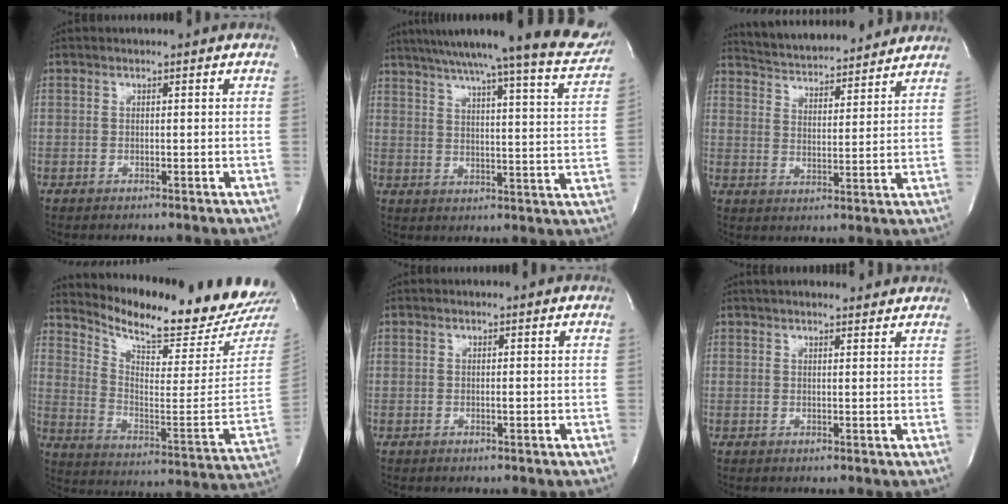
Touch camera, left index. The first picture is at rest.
{"total": 21.7, "force": [18.8, 0.6, 10.8], "torque": [-0.155, -0.044, 0.234]}
{"total": 15.1, "force": [14.2, 2.3, 4.5], "torque": [-0.073, 0.013, 0.208]}
{"total": 19.6, "force": [18.5, 1.1, 6.4], "torque": [-0.125, -0.100, 0.255]}
{"total": 0.6, "force": [-0.5, 0.0, 0.3], "torque": [-0.007, -0.005, -0.009]}
{"total": 9.3, "force": [8.4, 1.9, 3.5], "torque": [-0.046, 0.020, 0.102]}